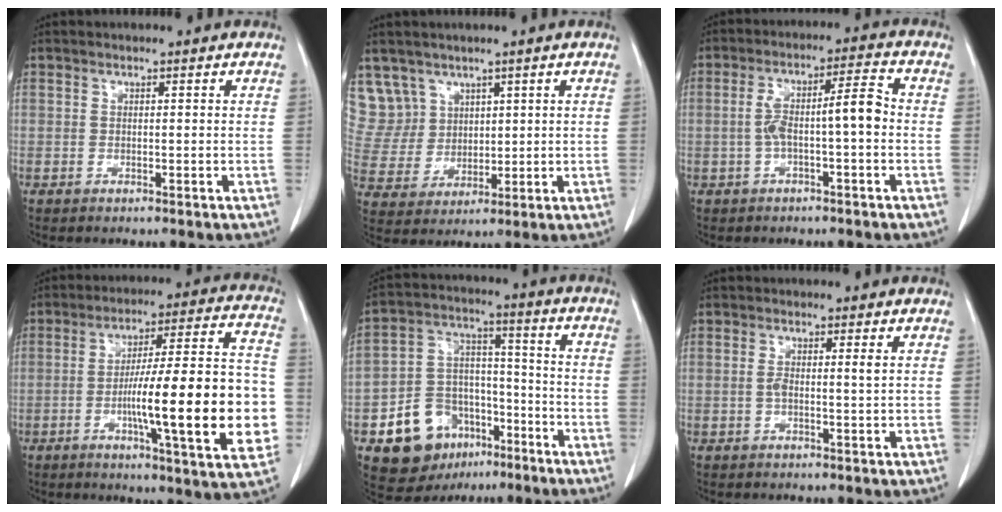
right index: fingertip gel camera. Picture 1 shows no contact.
{"total": 8.7, "force": [5.4, 6.8, 0.1], "torque": [-0.010, 0.020, 0.125]}
{"total": 7.3, "force": [-0.9, 1.2, 7.2], "torque": [-0.133, 0.030, -0.014]}
{"total": 21.6, "force": [-4.0, 2.4, 21.0], "torque": [-0.262, 0.018, -0.054]}
{"total": 13.6, "force": [-7.1, 9.8, 6.1], "torque": [-0.107, 0.040, -0.107]}
{"total": 2.2, "force": [0.3, 0.2, 2.1], "torque": [-0.045, 0.003, 0.006]}